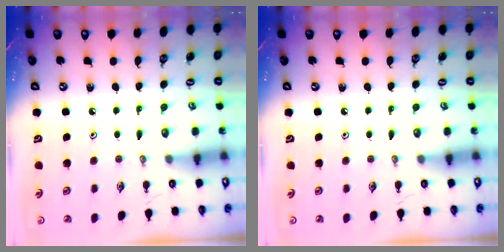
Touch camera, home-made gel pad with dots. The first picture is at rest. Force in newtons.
{"total": 0.0}